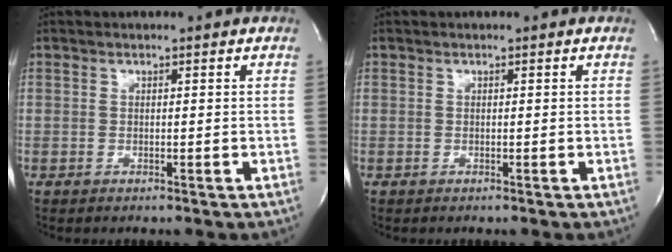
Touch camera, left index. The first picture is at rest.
{"total": 0.0}